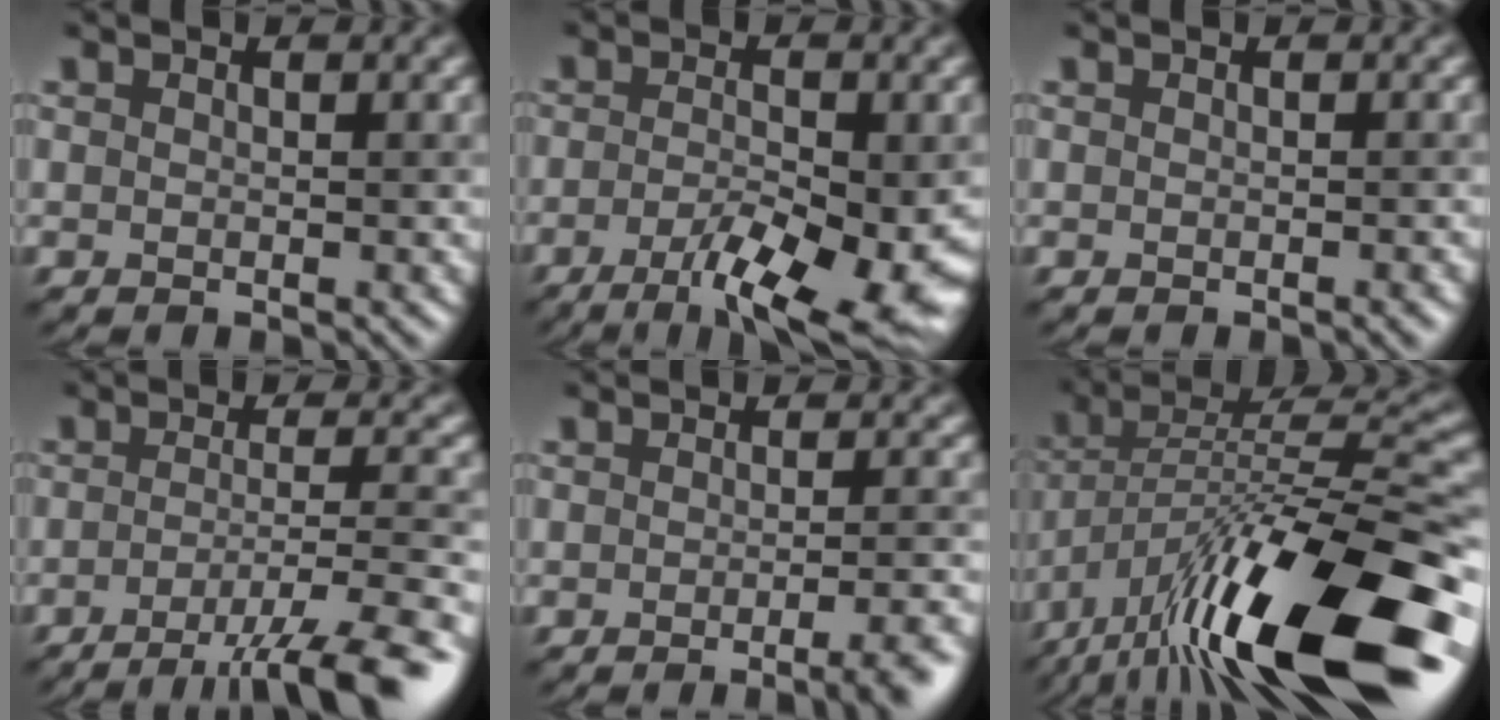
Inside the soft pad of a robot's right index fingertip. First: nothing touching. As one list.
[{"total": 8.5, "force": [-3.7, 2.1, 7.3], "torque": [-0.122, -0.013, -0.057]}, {"total": 0.9, "force": [-0.4, 0.1, 0.8], "torque": [-0.007, 0.002, -0.006]}, {"total": 9.6, "force": [-5.6, 1.8, 7.5], "torque": [-0.103, 0.001, -0.082]}, {"total": 4.6, "force": [-2.2, 1.2, 3.8], "torque": [-0.033, -0.001, -0.028]}, {"total": 17.3, "force": [-9.6, 5.3, 13.4], "torque": [-0.221, 0.013, -0.173]}]